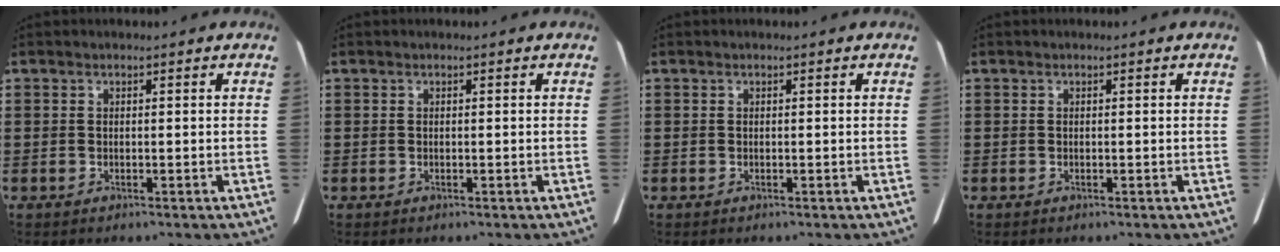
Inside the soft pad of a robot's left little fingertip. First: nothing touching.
{"total": 0.0}
{"total": 0.0}
{"total": 0.0}